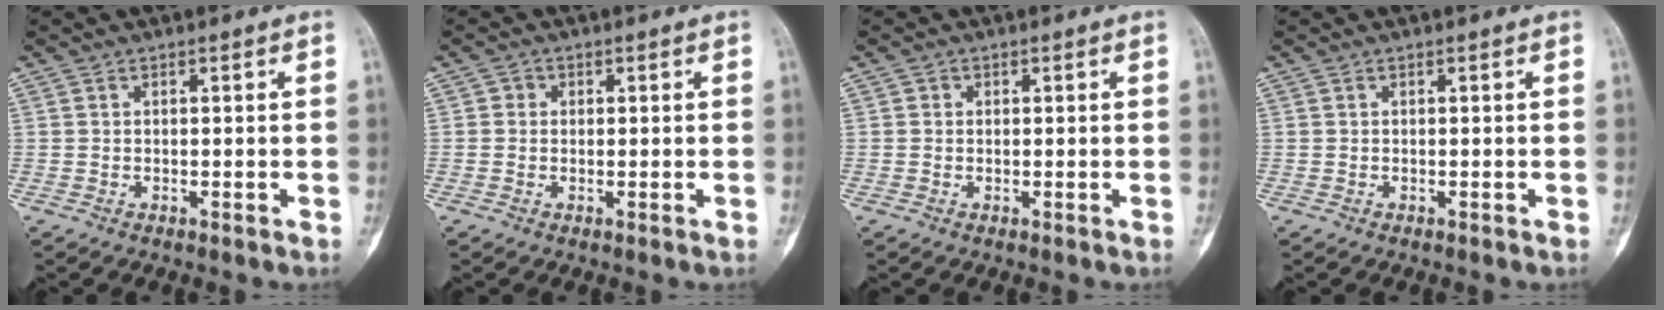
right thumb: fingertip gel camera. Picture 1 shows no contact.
{"total": 1.5, "force": [0.2, 1.4, 0.4], "torque": [0.002, 0.003, -0.001]}
{"total": 0.8, "force": [0.1, 0.8, 0.2], "torque": [0.002, 0.002, 0.001]}
{"total": 0.0}